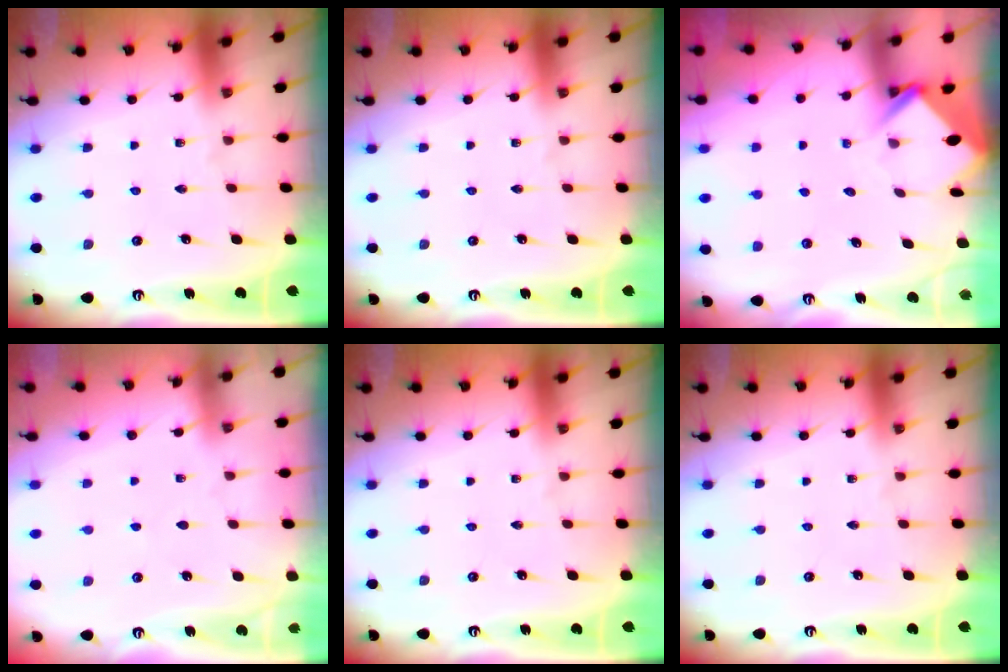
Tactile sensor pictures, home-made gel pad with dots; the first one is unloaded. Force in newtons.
{"total": 0.0}
{"total": 3.8, "press": 3.8, "slide": 0.2}
{"total": 2.8, "press": 2.8, "slide": 0.4}
{"total": 0.0}
{"total": 0.0}